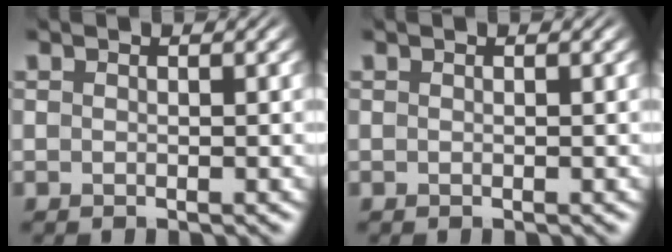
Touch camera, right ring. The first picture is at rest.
{"total": 0.0}